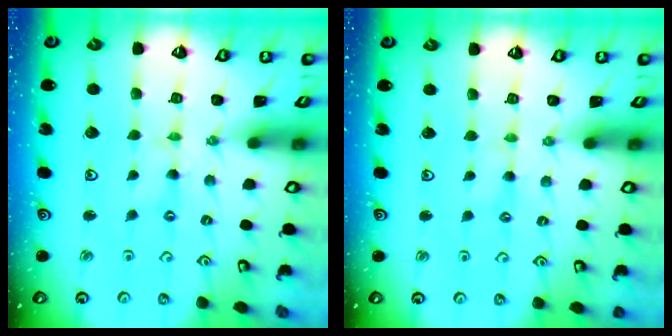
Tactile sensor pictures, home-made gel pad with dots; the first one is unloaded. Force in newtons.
{"total": 0.9, "press": 0.8, "slide": 0.2}